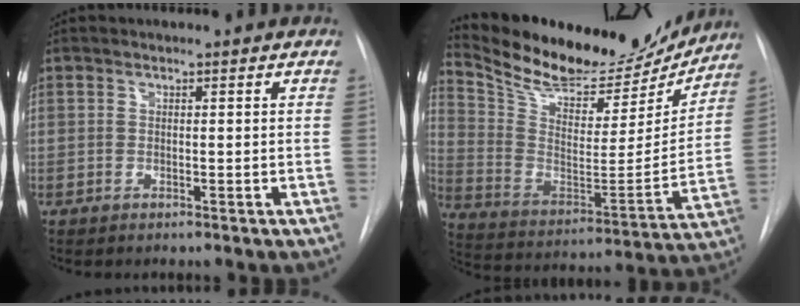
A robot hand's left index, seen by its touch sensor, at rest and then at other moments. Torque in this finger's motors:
{"motor_torque": [0.08, -0.86, 0.29, 0.05]}